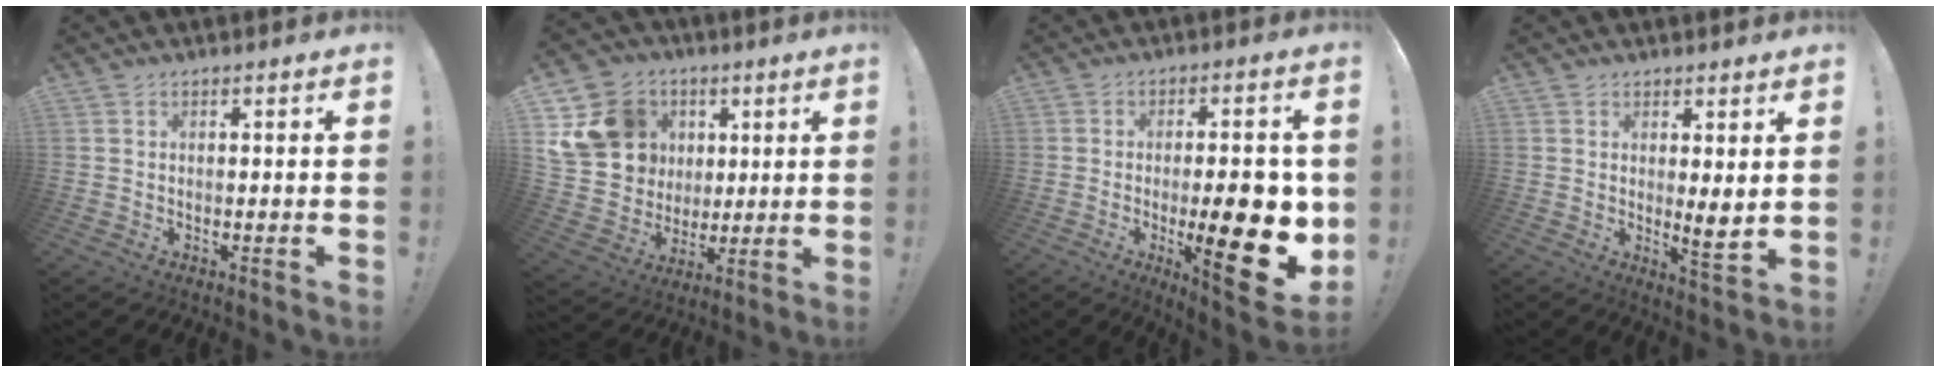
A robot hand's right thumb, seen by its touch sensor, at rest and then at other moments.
{"total": 17.0, "force": [4.8, 15.0, 6.5], "torque": [-0.095, -0.008, 0.119]}
{"total": 20.0, "force": [-3.3, 6.1, 18.7], "torque": [-0.246, -0.011, -0.040]}
{"total": 4.7, "force": [1.5, 0.5, 4.4], "torque": [-0.042, -0.033, 0.024]}